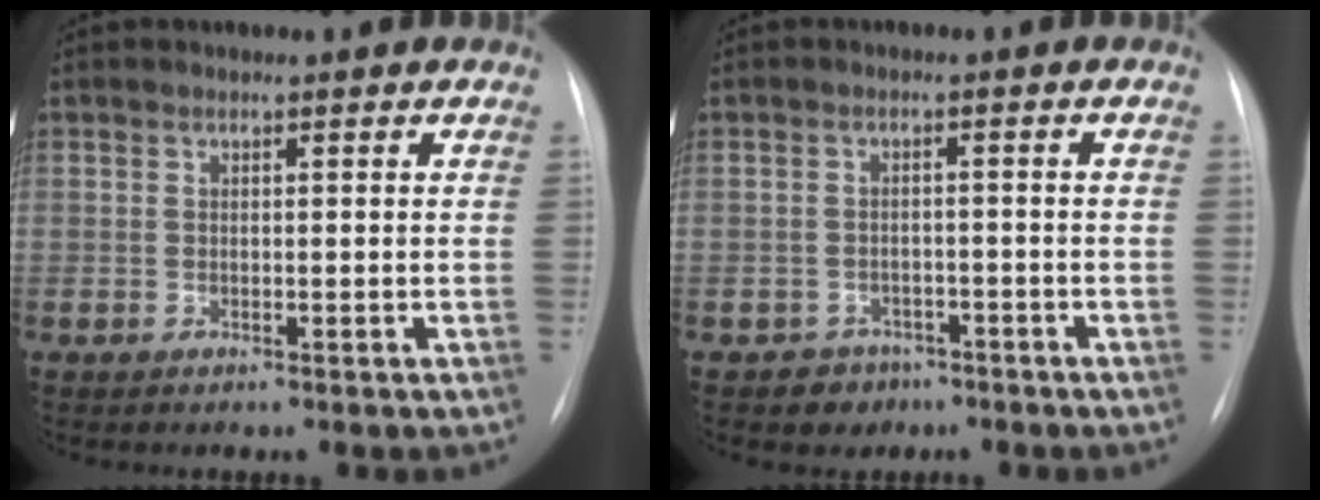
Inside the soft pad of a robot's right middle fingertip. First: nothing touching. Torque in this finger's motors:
{"motor_torque": [0.19, -0.23, 0.02, 0.00]}